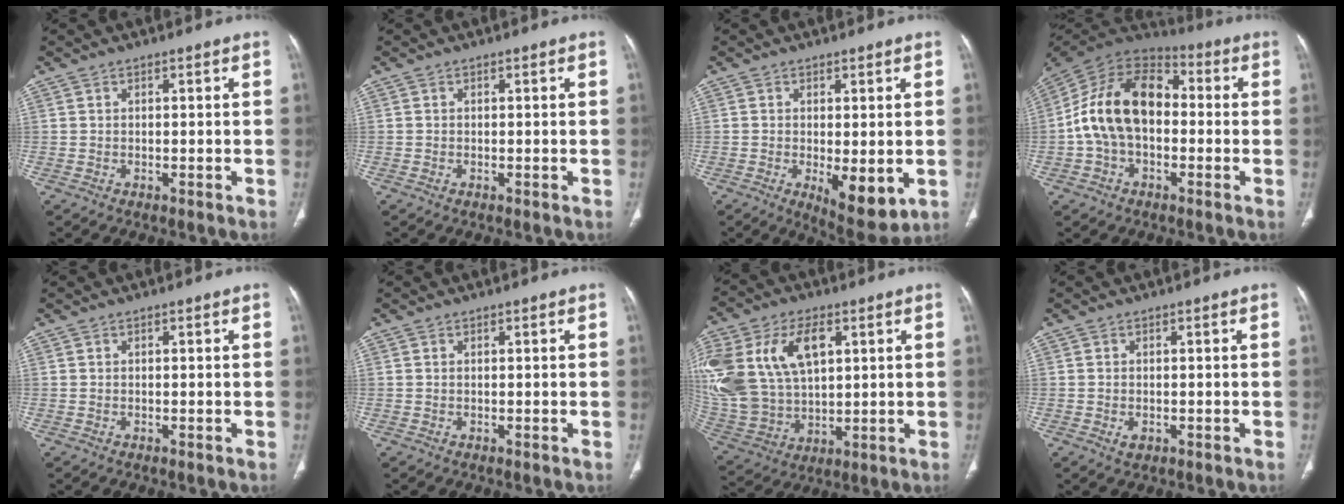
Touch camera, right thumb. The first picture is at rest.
{"total": 0.0}
{"total": 8.1, "force": [-1.6, 3.2, 7.3], "torque": [-0.101, -0.023, -0.015]}
{"total": 17.1, "force": [-0.7, 11.2, 12.9], "torque": [-0.225, 0.043, -0.021]}
{"total": 0.0}
{"total": 0.0}
{"total": 26.0, "force": [7.9, 16.6, 18.3], "torque": [-0.421, 0.016, 0.167]}
{"total": 1.6, "force": [-0.5, 1.1, 1.0], "torque": [-0.018, -0.001, -0.004]}